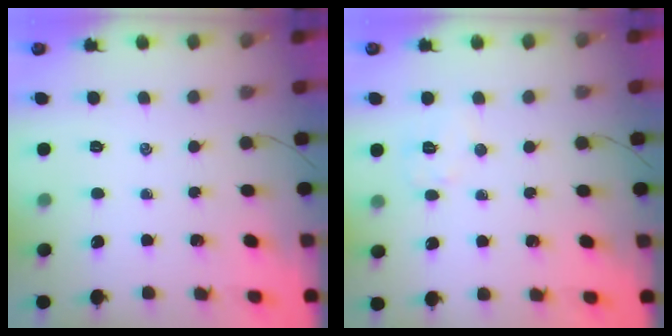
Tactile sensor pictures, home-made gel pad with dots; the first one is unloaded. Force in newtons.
{"total": 4.5, "press": 4.4, "slide": 0.7}